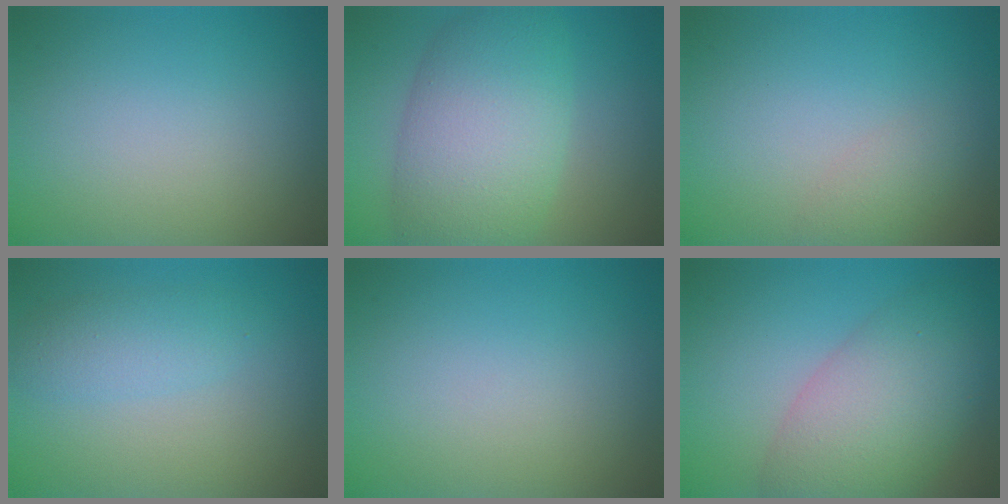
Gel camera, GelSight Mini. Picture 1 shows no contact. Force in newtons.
{"total": 9.0, "press": 9.0, "slide": 0.3}
{"total": 1.5, "press": 1.5, "slide": 0.1}
{"total": 2.4, "press": 2.4, "slide": 0.2}
{"total": 0.0}
{"total": 7.7, "press": 7.7, "slide": 0.5}